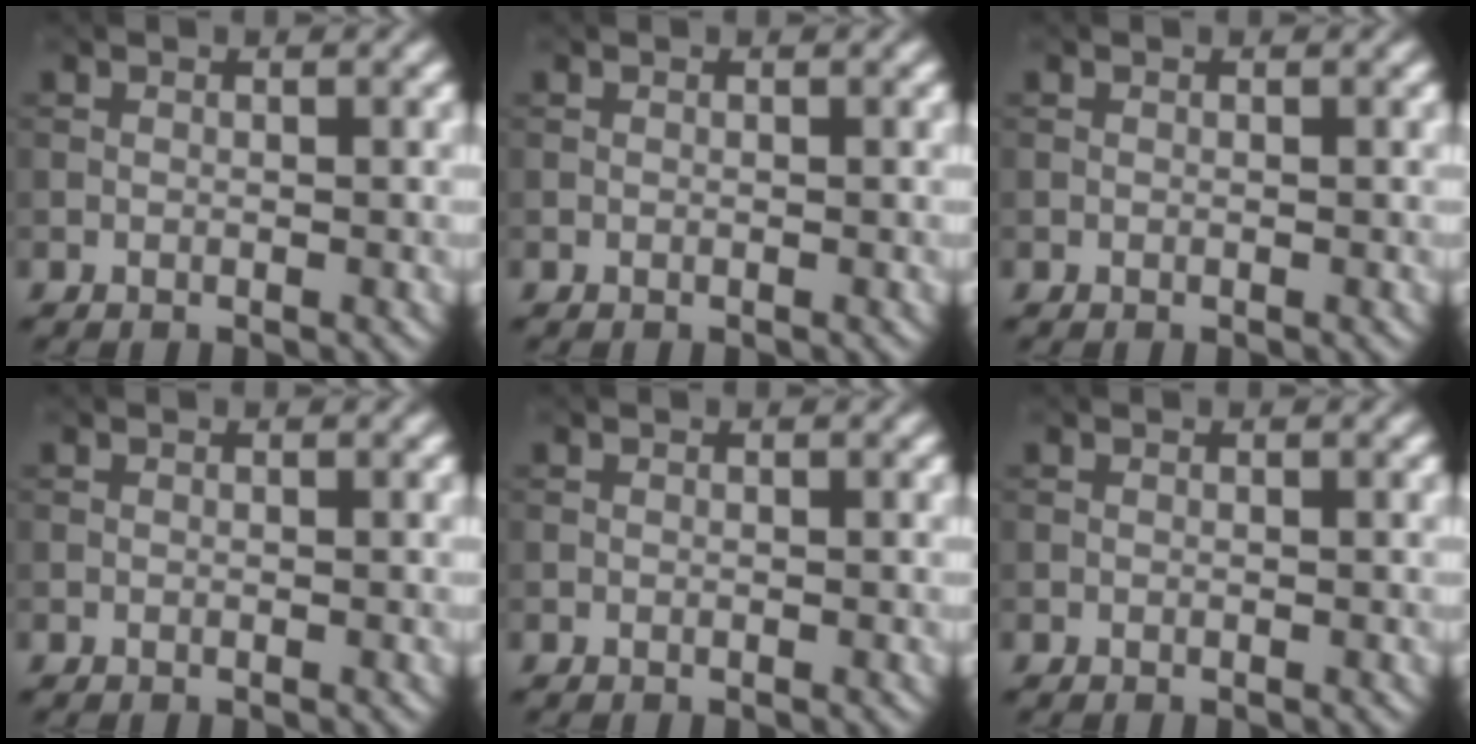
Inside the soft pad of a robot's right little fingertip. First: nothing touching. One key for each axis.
{"total": 0.0}
{"total": 0.0}
{"total": 0.0}
{"total": 0.0}
{"total": 0.0}